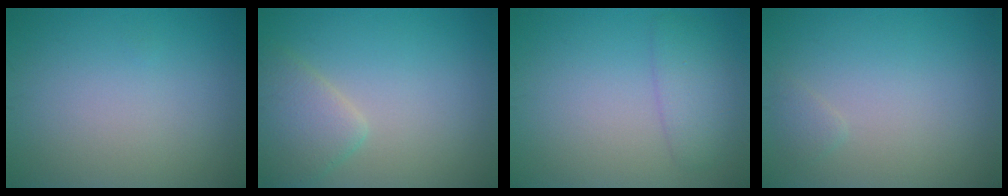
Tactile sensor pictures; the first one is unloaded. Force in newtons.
{"total": 3.4, "press": 3.4, "slide": 0.2}
{"total": 2.7, "press": 2.7, "slide": 0.2}
{"total": 0.8, "press": 0.8, "slide": 0.1}